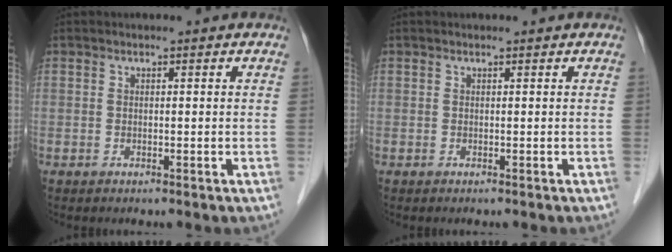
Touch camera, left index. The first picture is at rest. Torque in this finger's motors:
{"motor_torque": [-0.04, 0.05, 0.00, 0.00]}